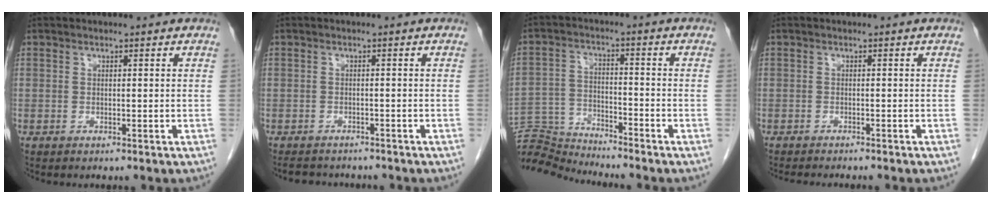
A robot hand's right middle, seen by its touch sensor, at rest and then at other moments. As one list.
[{"total": 5.8, "force": [-5.3, 1.9, 1.5], "torque": [-0.020, -0.003, -0.070]}, {"total": 8.7, "force": [-8.5, -1.3, -0.7], "torque": [0.008, 0.006, -0.161]}, {"total": 5.6, "force": [-5.0, 0.8, 2.4], "torque": [-0.026, -0.007, -0.066]}]